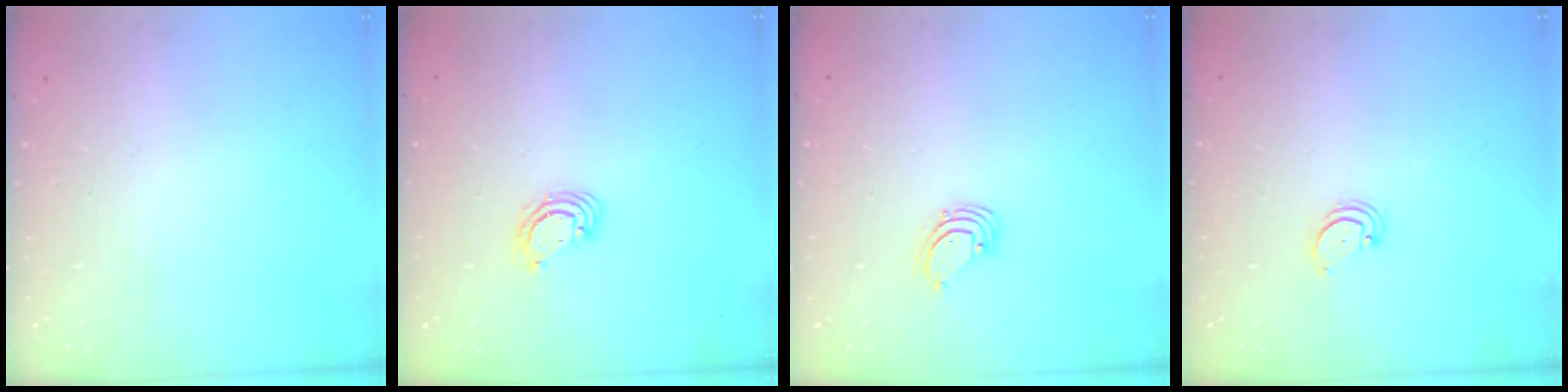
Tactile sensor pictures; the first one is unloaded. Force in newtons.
{"total": 3.8, "press": 3.8, "slide": 0.1}
{"total": 1.4, "press": 1.4, "slide": 0.1}
{"total": 2.2, "press": 2.2, "slide": 0.2}